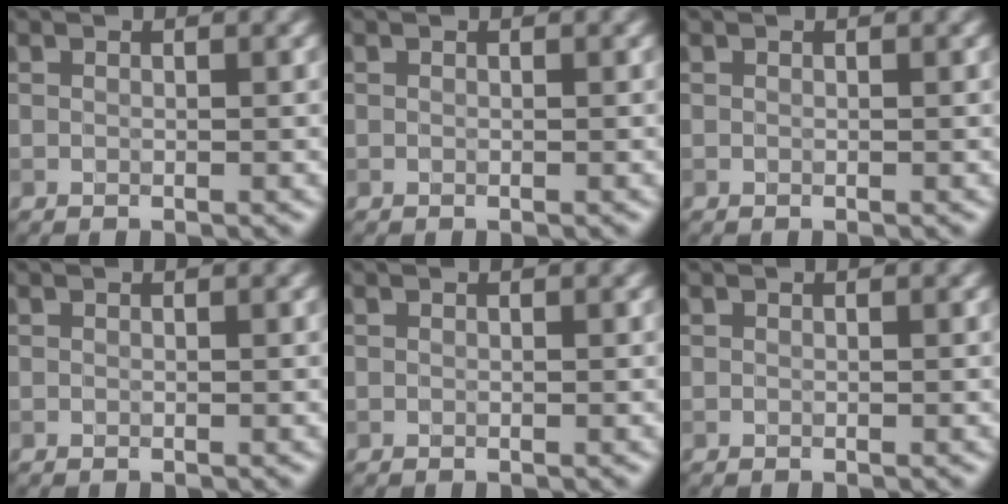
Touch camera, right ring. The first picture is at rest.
{"total": 0.0}
{"total": 0.0}
{"total": 0.0}
{"total": 0.0}
{"total": 0.0}